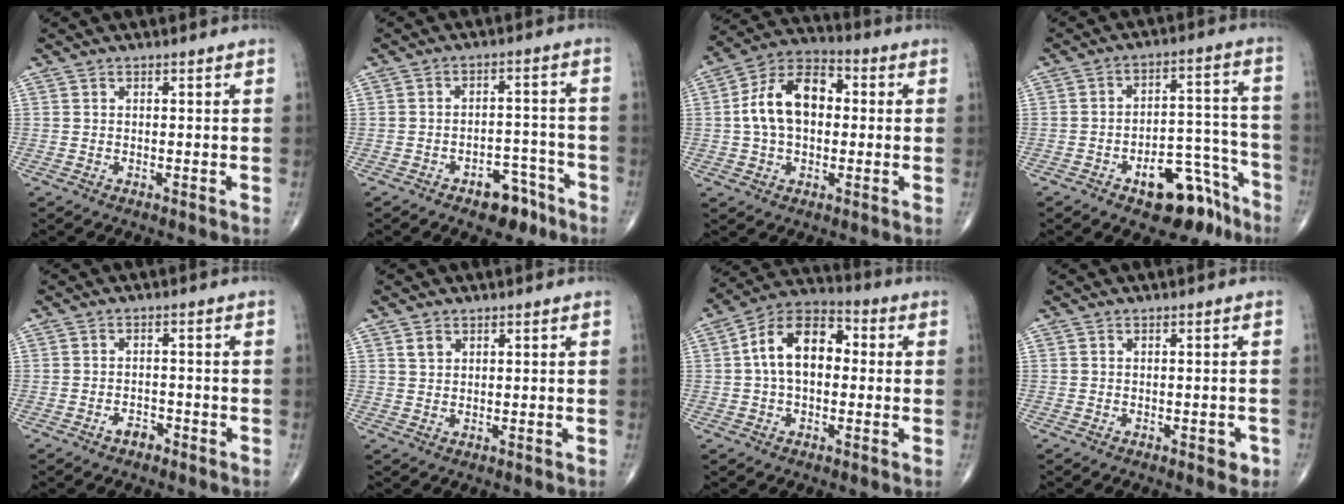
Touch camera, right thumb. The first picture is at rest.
{"total": 7.0, "force": [-4.6, 3.9, 3.6], "torque": [-0.021, 0.042, -0.065]}
{"total": 13.8, "force": [1.1, 8.9, 10.5], "torque": [-0.176, 0.032, 0.008]}
{"total": 13.6, "force": [-8.4, 6.6, 8.4], "torque": [-0.068, 0.083, -0.114]}
{"total": 2.4, "force": [-1.6, 1.4, 1.1], "torque": [-0.014, 0.012, -0.025]}
{"total": 2.2, "force": [1.2, 1.5, 1.0], "torque": [-0.012, -0.003, 0.024]}
{"total": 13.0, "force": [1.1, 8.1, 10.1], "torque": [-0.157, 0.036, 0.004]}
{"total": 2.2, "force": [-0.9, 1.1, 1.6], "torque": [-0.014, 0.003, -0.010]}